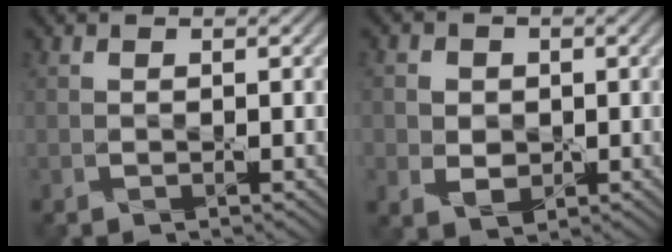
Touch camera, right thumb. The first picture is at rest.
{"total": 3.8, "force": [0.2, 3.4, 1.7], "torque": [-0.047, -0.002, -0.006]}